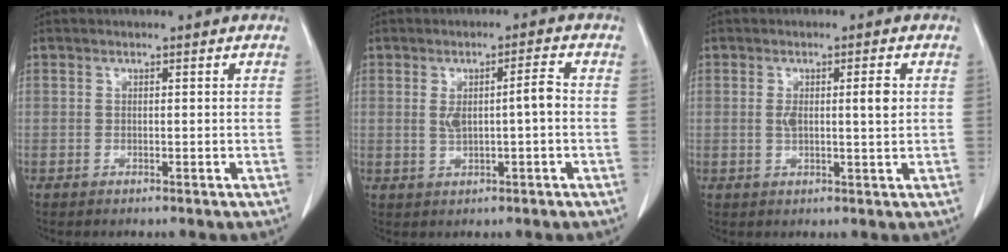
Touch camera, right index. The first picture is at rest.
{"total": 4.6, "force": [0.1, 0.8, 4.5], "torque": [-0.079, 0.012, 0.007]}
{"total": 3.5, "force": [0.8, 0.5, 3.4], "torque": [-0.057, 0.000, 0.012]}